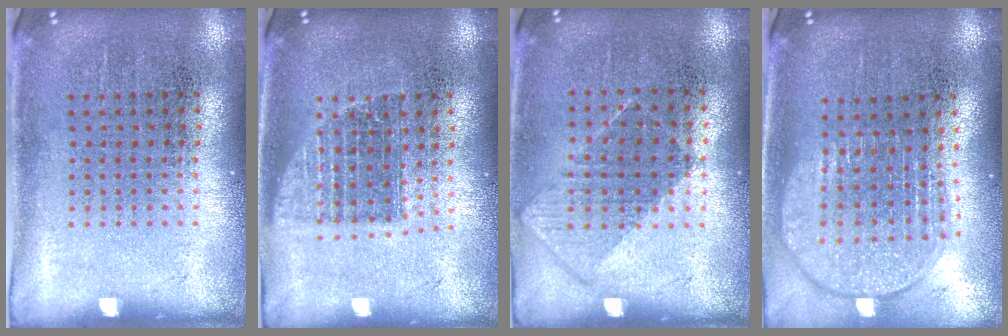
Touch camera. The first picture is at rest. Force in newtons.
{"total": 1.3, "press": 1.1, "slide": 0.8}
{"total": 0.9, "press": 0.7, "slide": 0.4}
{"total": 1.9, "press": 1.6, "slide": 1.0}